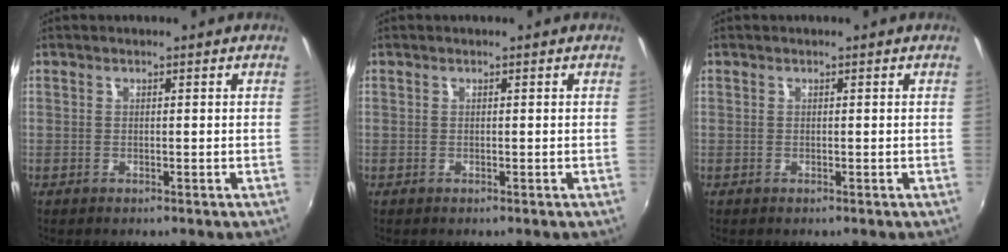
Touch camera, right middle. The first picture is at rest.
{"total": 0.0}
{"total": 0.0}